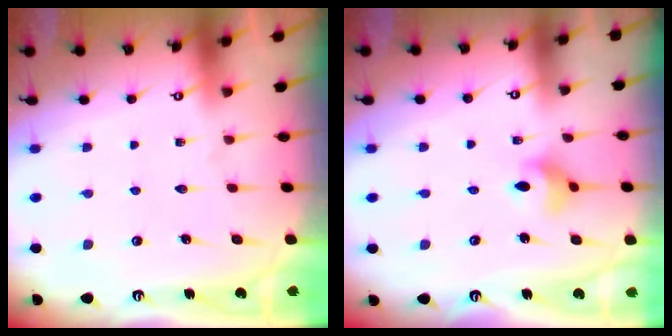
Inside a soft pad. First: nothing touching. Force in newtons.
{"total": 6.1, "press": 5.8, "slide": 1.7}